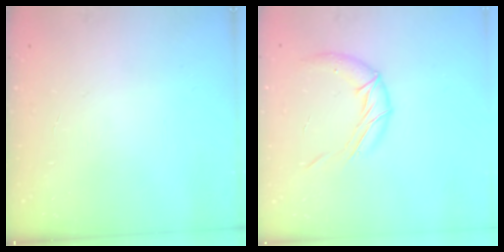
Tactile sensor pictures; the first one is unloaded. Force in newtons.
{"total": 10.8, "press": 10.7, "slide": 1.3}